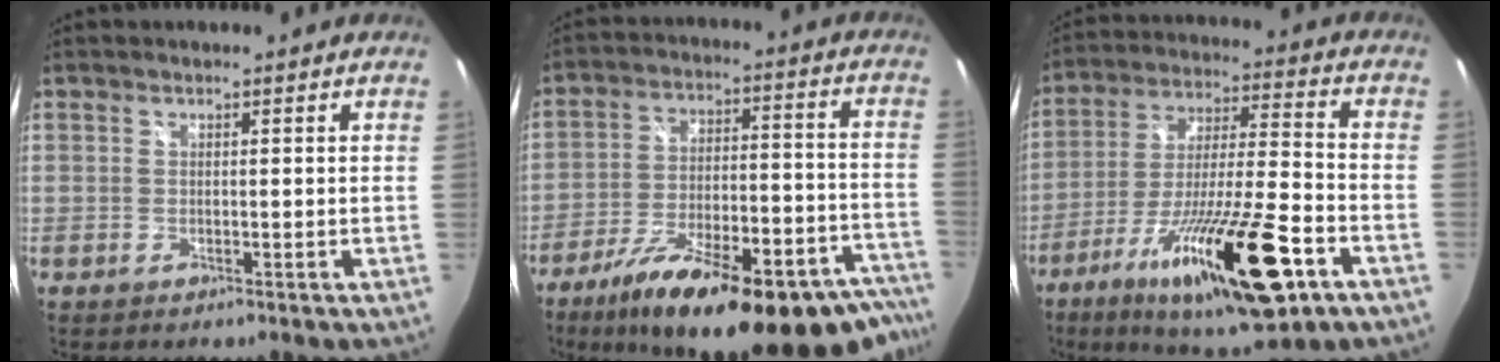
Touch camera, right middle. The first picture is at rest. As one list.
[{"total": 31.9, "force": [-25.0, 8.2, 18.0], "torque": [-0.259, -0.021, -0.346]}, {"total": 24.1, "force": [-12.0, 5.1, 20.2], "torque": [-0.361, -0.047, -0.197]}]